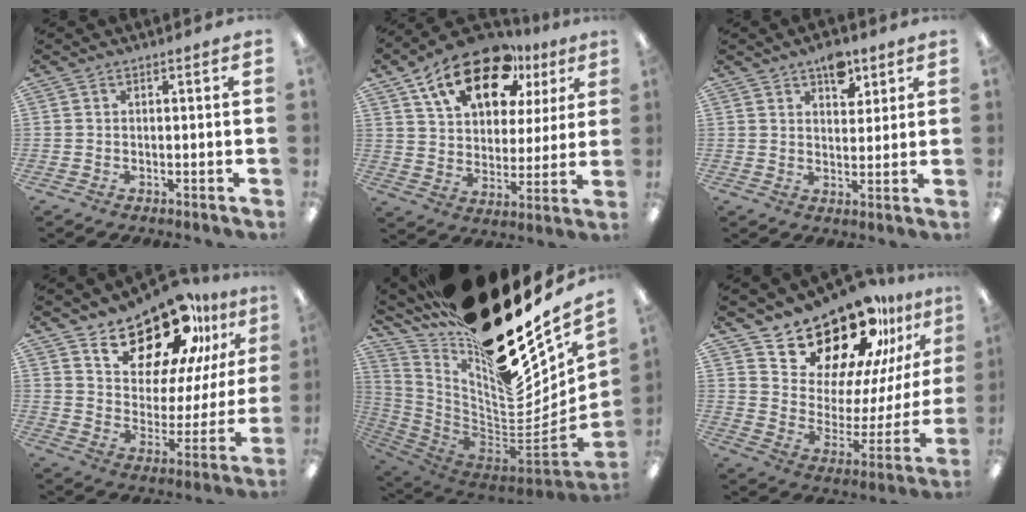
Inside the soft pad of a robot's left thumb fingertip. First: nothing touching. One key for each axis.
{"total": 18.7, "fx": 11.7, "fy": 9.9, "fz": 10.8, "tx": -0.180, "ty": -0.052, "tz": 0.205}
{"total": 7.3, "fx": 4.7, "fy": 4.1, "fz": 3.8, "tx": -0.029, "ty": -0.024, "tz": 0.076}
{"total": 19.6, "fx": 15.0, "fy": 8.8, "fz": 9.1, "tx": -0.145, "ty": -0.101, "tz": 0.263}
{"total": 29.0, "fx": 20.3, "fy": 10.6, "fz": 17.8, "tx": -0.229, "ty": -0.167, "tz": 0.368}
{"total": 21.5, "fx": 18.3, "fy": 8.2, "fz": 7.8, "tx": -0.131, "ty": -0.145, "tz": 0.315}